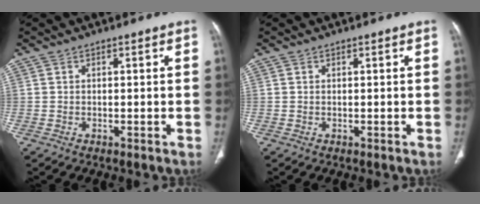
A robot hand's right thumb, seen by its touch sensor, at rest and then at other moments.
{"total": 0.0}